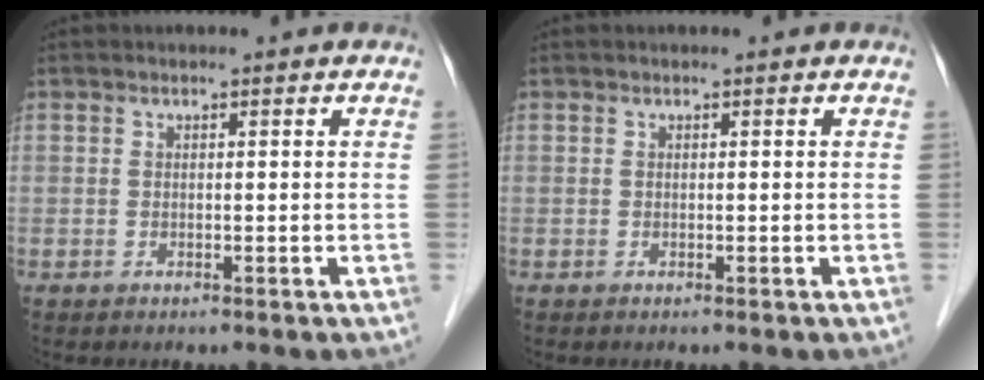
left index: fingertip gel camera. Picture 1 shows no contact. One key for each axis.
{"total": 0.0}